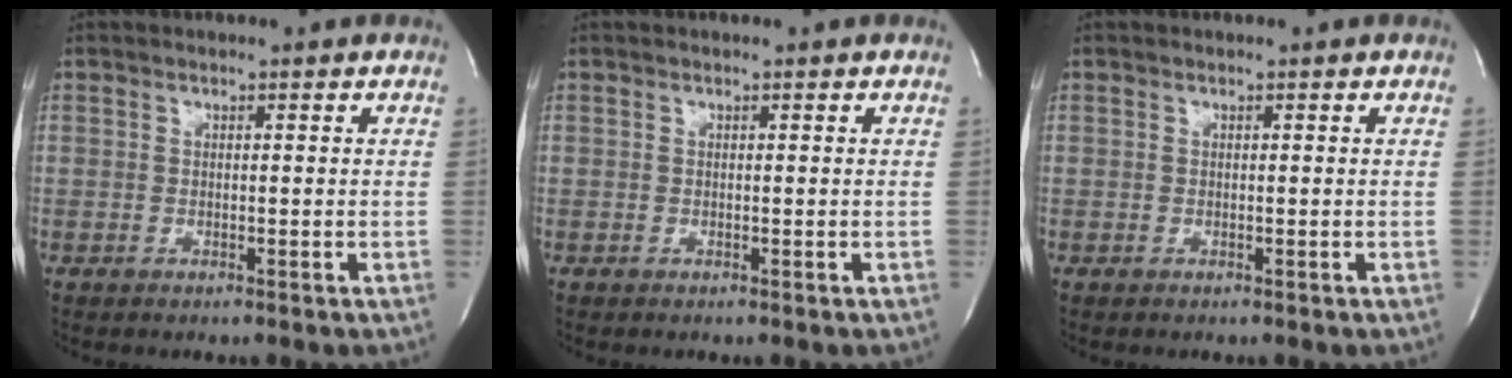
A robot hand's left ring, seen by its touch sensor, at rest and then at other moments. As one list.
[{"total": 0.0}, {"total": 0.0}]